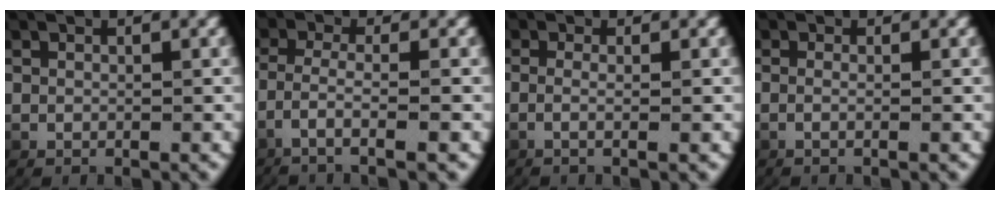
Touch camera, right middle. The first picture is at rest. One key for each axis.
{"total": 4.2, "fx": -2.3, "fy": 0.6, "fz": 3.4, "tx": -0.077, "ty": -0.014, "tz": -0.030}
{"total": 1.8, "fx": -0.3, "fy": -0.2, "fz": 1.8, "tx": -0.050, "ty": -0.009, "tz": -0.003}
{"total": 1.4, "fx": -0.5, "fy": -0.3, "fz": 1.2, "tx": -0.037, "ty": -0.008, "tz": -0.006}